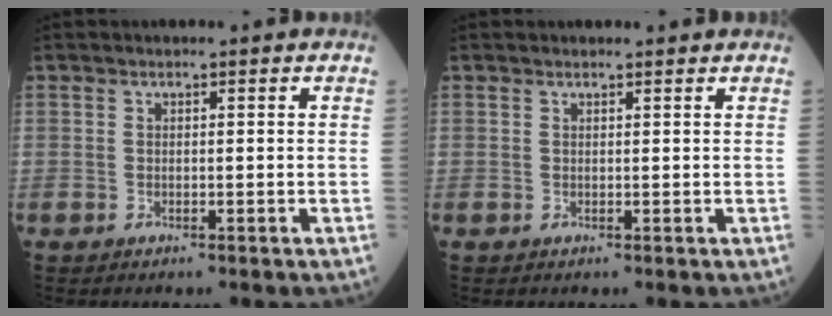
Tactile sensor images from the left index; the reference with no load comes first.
{"total": 1.1, "force": [1.0, 0.1, 0.2], "torque": [-0.010, 0.003, 0.012]}